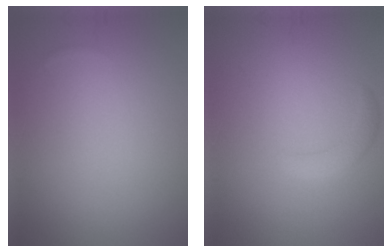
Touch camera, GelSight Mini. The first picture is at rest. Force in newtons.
{"total": 1.7, "press": 1.7, "slide": 0.1}